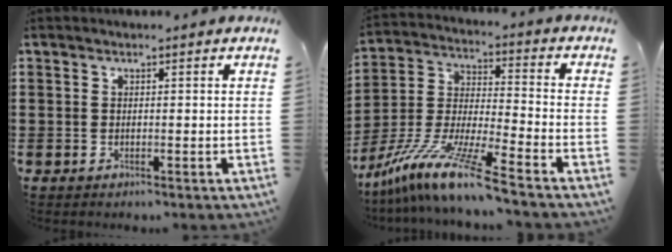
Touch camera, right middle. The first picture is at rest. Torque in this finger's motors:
{"motor_torque": [1.78, -0.36, 0.95, 0.21]}